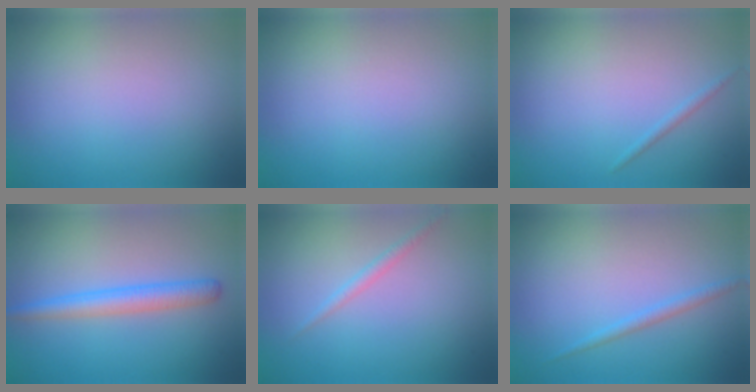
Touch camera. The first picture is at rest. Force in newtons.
{"total": 0.0}
{"total": 0.7, "press": 0.7, "slide": 0.1}
{"total": 3.0, "press": 3.0, "slide": 0.2}
{"total": 1.1, "press": 1.1, "slide": 0.0}
{"total": 1.2, "press": 1.2, "slide": 0.1}